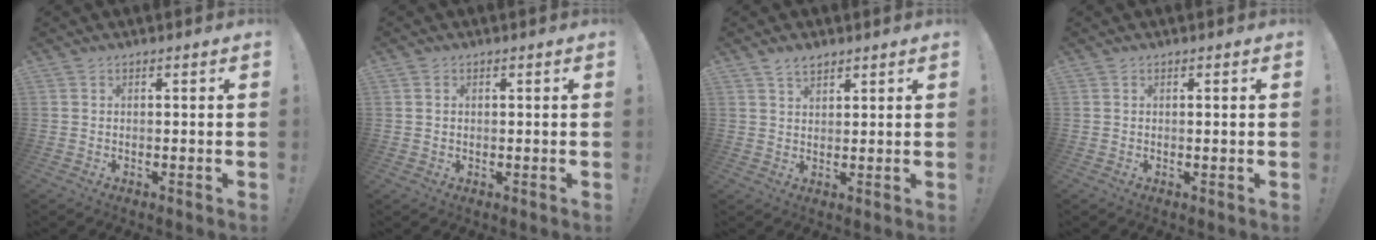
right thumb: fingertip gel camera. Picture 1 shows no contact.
{"total": 1.0, "force": [0.3, 0.9, 0.4], "torque": [-0.011, 0.006, 0.006]}
{"total": 3.5, "force": [2.7, 1.8, 1.5], "torque": [-0.021, -0.011, 0.049]}
{"total": 0.5, "force": [0.1, 0.0, 0.5], "torque": [-0.005, -0.003, 0.001]}